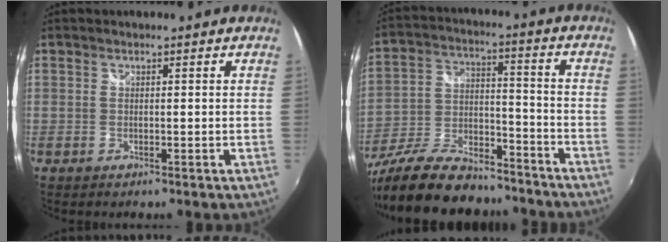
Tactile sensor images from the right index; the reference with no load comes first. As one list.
[{"total": 22.7, "force": [-17.9, 8.1, 11.4], "torque": [-0.229, -0.009, -0.286]}]